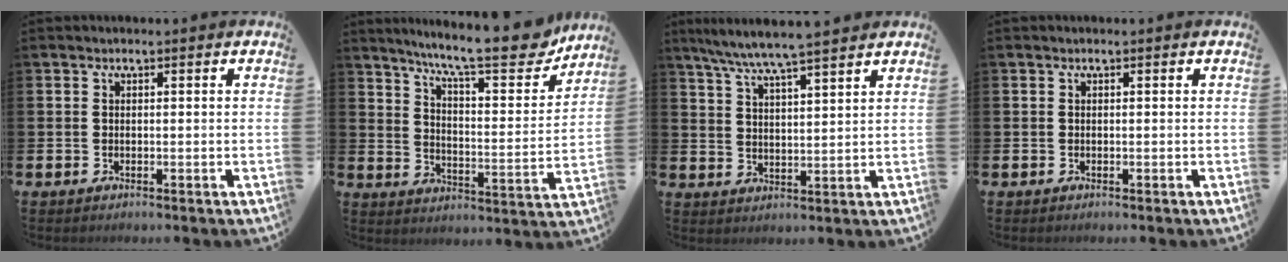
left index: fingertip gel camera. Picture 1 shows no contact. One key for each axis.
{"total": 12.3, "fx": 10.4, "fy": 1.9, "fz": 6.4, "tx": -0.130, "ty": -0.057, "tz": 0.173}
{"total": 6.8, "fx": 6.4, "fy": -0.3, "fz": 2.3, "tx": -0.069, "ty": -0.029, "tz": 0.114}
{"total": 0.0}